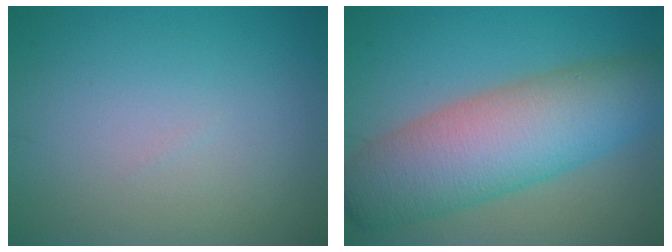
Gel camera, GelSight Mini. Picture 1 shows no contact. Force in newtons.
{"total": 10.1, "press": 10.1, "slide": 0.4}